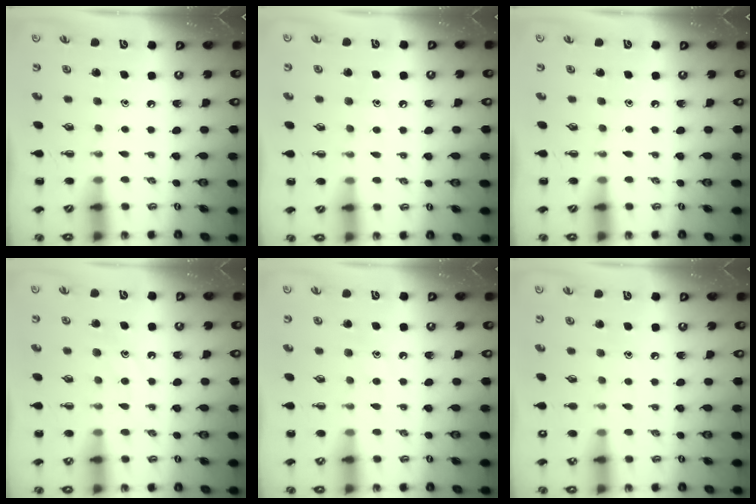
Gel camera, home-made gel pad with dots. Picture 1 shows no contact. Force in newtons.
{"total": 5.4, "press": 5.1, "slide": 1.5}
{"total": 0.0}
{"total": 11.2, "press": 11.2, "slide": 1.1}
{"total": 8.2, "press": 8.1, "slide": 1.5}
{"total": 6.4, "press": 6.2, "slide": 1.7}